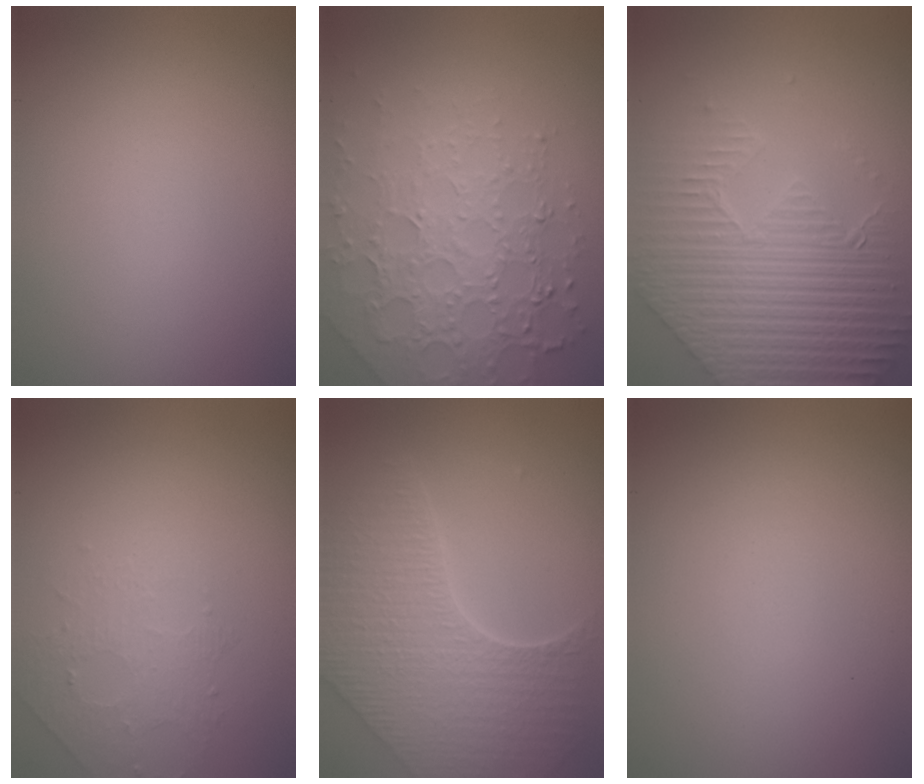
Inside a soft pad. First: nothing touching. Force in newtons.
{"total": 6.7, "press": 4.9, "slide": 4.5}
{"total": 9.3, "press": 6.4, "slide": 6.7}
{"total": 1.5, "press": 1.0, "slide": 1.1}
{"total": 8.0, "press": 5.7, "slide": 5.6}
{"total": 0.0}